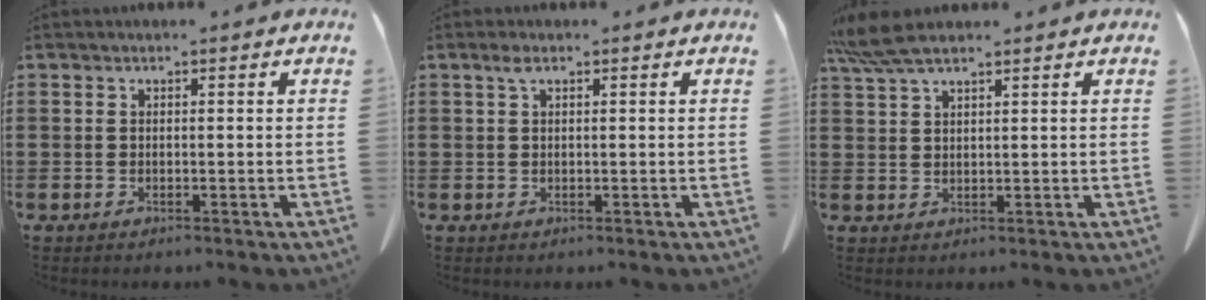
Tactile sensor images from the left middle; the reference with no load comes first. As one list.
[{"total": 1.5, "force": [0.6, 0.6, 1.2], "torque": [-0.027, 0.003, 0.011]}, {"total": 5.6, "force": [4.3, 1.0, 3.5], "torque": [-0.077, -0.003, 0.081]}]